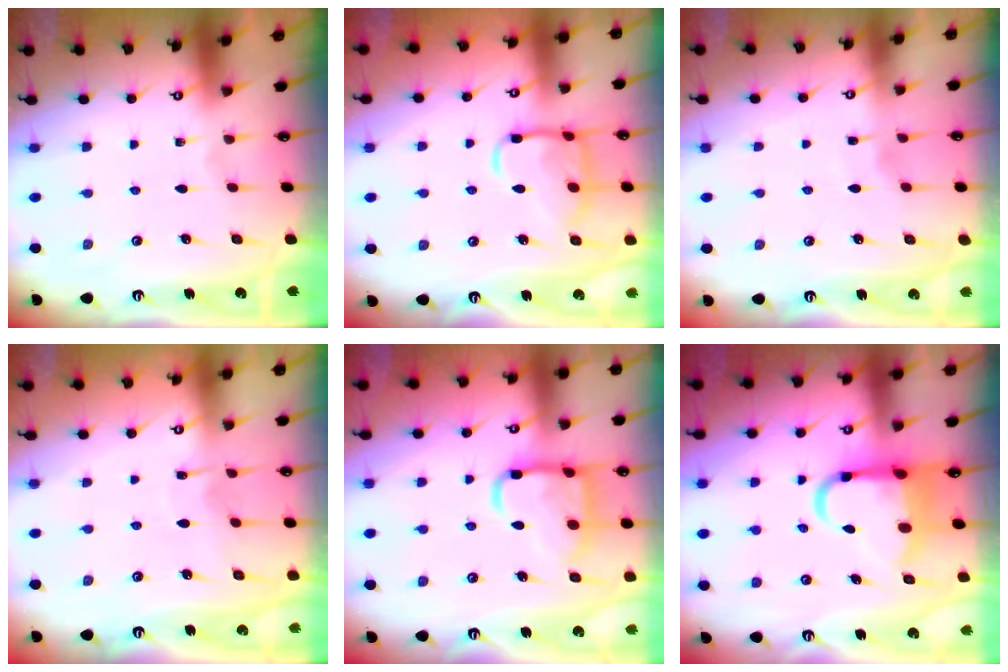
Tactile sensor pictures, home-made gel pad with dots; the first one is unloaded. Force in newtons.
{"total": 12.9, "press": 12.8, "slide": 1.1}
{"total": 2.6, "press": 2.5, "slide": 0.2}
{"total": 3.9, "press": 3.9, "slide": 0.2}
{"total": 15.4, "press": 15.3, "slide": 1.4}
{"total": 10.4, "press": 10.1, "slide": 2.7}